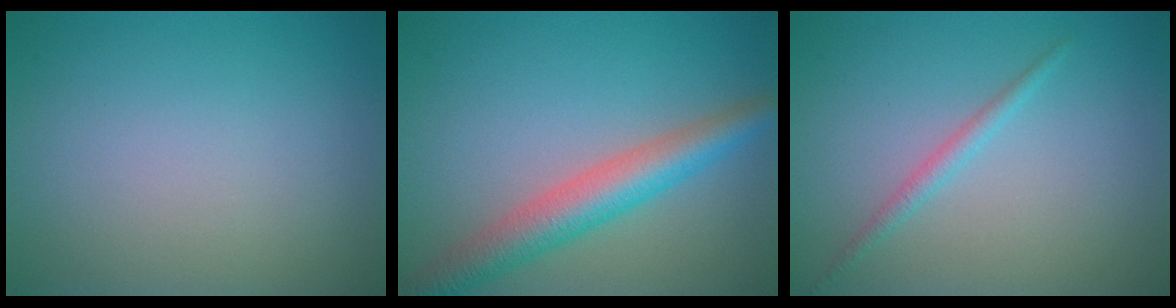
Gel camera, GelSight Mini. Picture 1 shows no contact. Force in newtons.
{"total": 5.2, "press": 5.2, "slide": 0.1}
{"total": 1.3, "press": 1.3, "slide": 0.1}